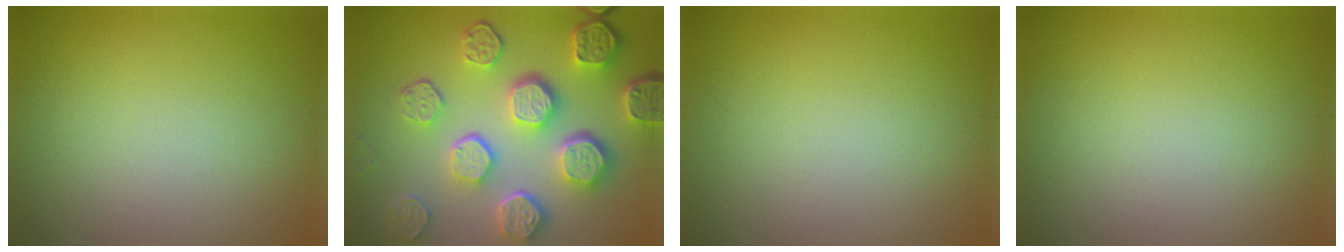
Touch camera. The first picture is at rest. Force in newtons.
{"total": 8.6, "press": 6.3, "slide": 5.9}
{"total": 0.0}
{"total": 0.0}